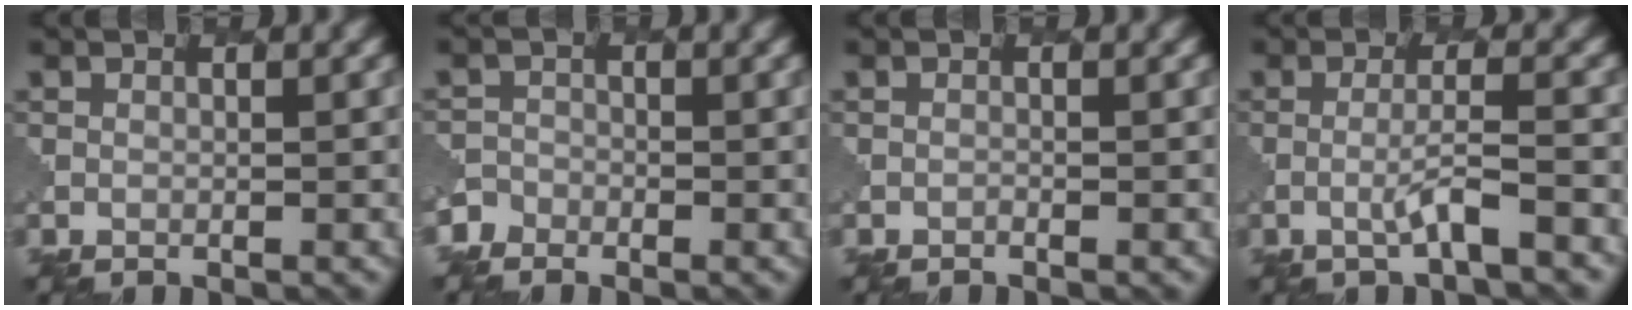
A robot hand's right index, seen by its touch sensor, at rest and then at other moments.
{"total": 1.8, "force": [-1.5, 0.9, -0.4], "torque": [0.010, 0.000, -0.033]}
{"total": 0.0}
{"total": 2.4, "force": [-0.8, 0.1, 2.3], "torque": [-0.039, 0.009, -0.018]}